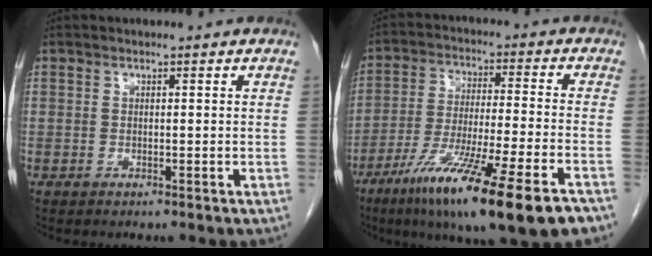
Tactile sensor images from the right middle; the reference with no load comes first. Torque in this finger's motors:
{"motor_torque": [1.43, -0.71, 0.41, 0.21]}